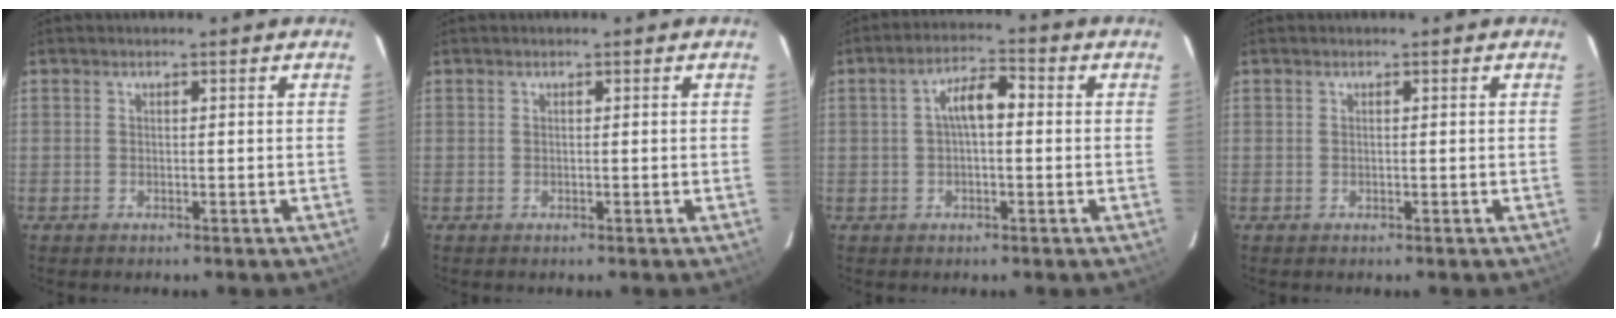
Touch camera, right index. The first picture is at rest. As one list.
[{"total": 0.0}, {"total": 5.3, "force": [0.2, 2.2, 4.8], "torque": [-0.089, 0.018, 0.004]}, {"total": 0.0}]